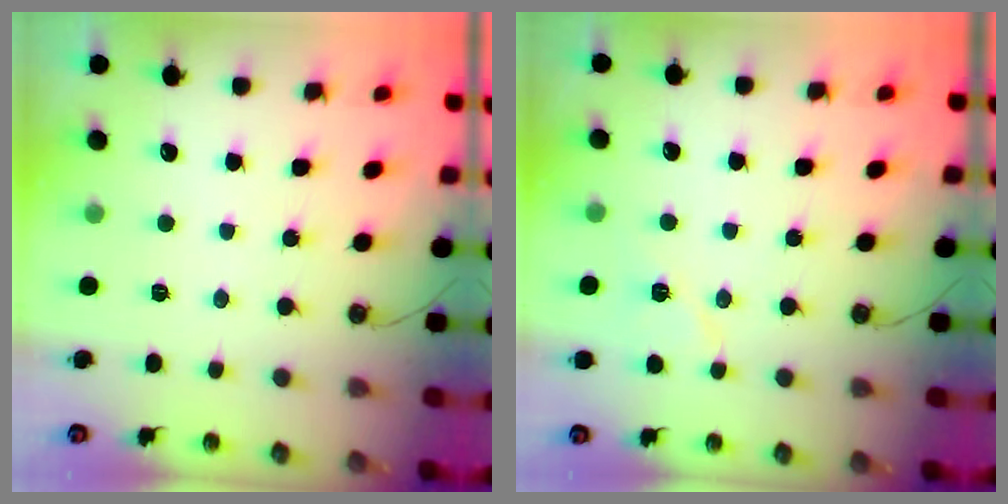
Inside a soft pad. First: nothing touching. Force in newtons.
{"total": 6.8, "press": 6.7, "slide": 0.7}